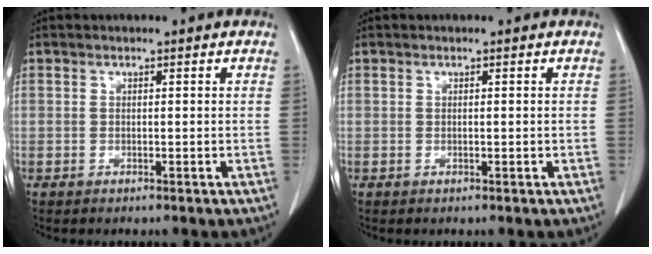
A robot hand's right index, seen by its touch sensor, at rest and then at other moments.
{"total": 0.6, "force": [-0.1, 0.3, 0.5], "torque": [-0.015, 0.000, -0.001]}